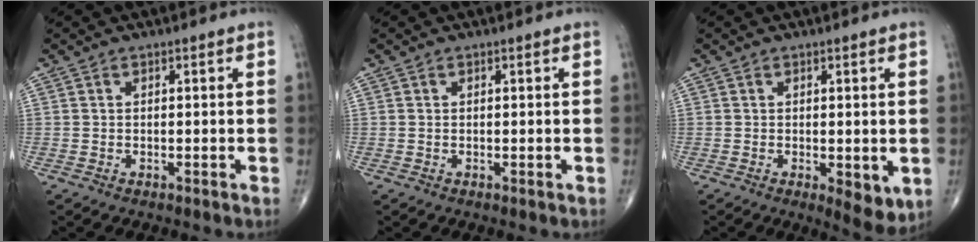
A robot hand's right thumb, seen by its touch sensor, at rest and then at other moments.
{"total": 0.0}
{"total": 5.6, "force": [-1.0, 2.3, 5.0], "torque": [-0.060, -0.016, -0.008]}